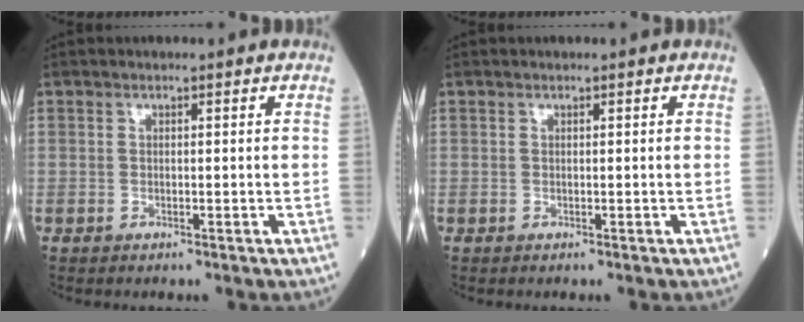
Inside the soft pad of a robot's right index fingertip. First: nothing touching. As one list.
[{"total": 0.0}]